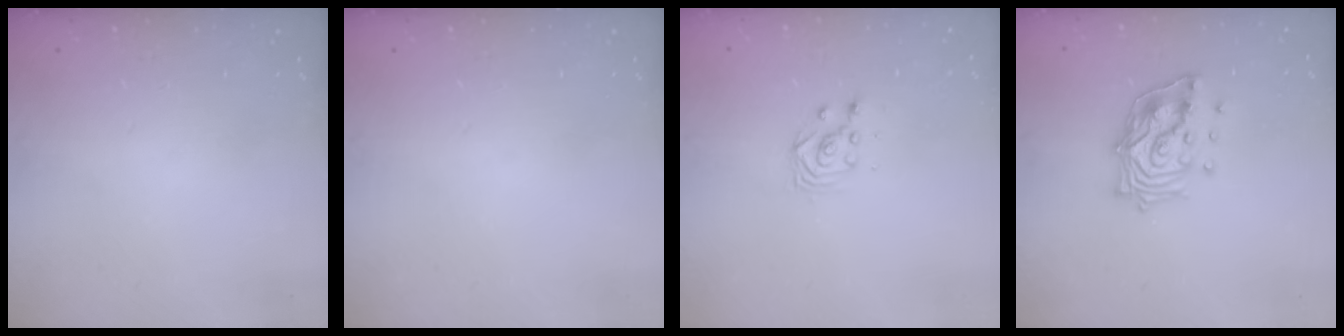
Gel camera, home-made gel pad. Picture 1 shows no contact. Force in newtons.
{"total": 0.0}
{"total": 3.0, "press": 2.9, "slide": 0.3}
{"total": 15.1, "press": 15.0, "slide": 2.0}